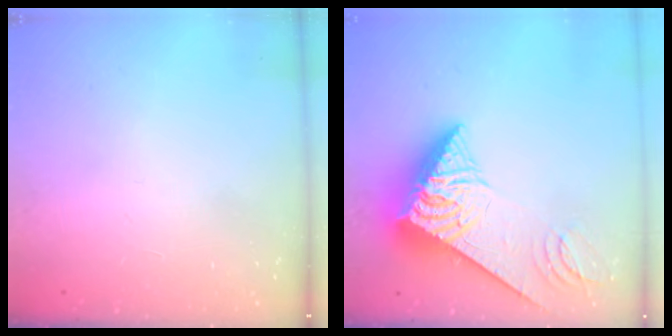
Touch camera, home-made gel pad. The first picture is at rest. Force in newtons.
{"total": 12.6, "press": 12.5, "slide": 1.5}